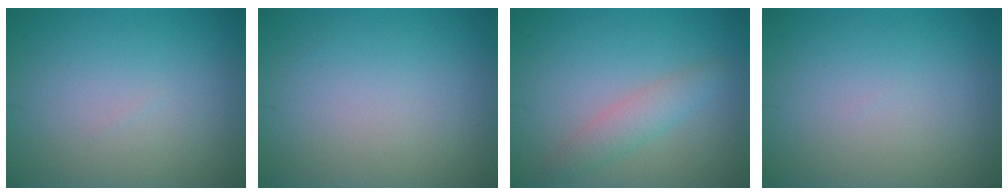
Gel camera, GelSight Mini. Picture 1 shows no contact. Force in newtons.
{"total": 0.0}
{"total": 2.3, "press": 2.3, "slide": 0.0}
{"total": 0.0}